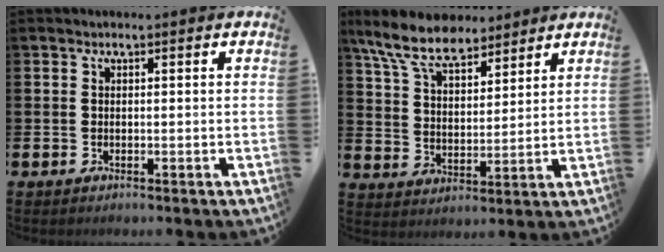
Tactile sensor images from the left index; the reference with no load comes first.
{"total": 9.1, "force": [8.0, 3.0, 3.2], "torque": [-0.099, -0.026, 0.148]}